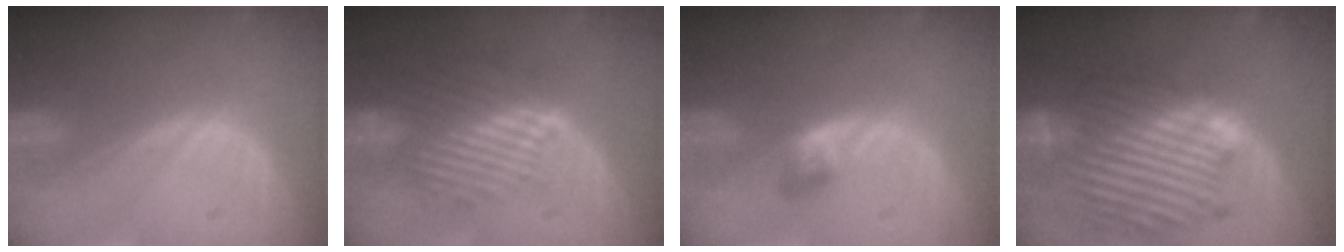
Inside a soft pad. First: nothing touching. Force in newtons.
{"total": 9.7, "press": 8.1, "slide": 5.3}
{"total": 2.9, "press": 2.4, "slide": 1.5}
{"total": 13.2, "press": 13.2, "slide": 1.0}